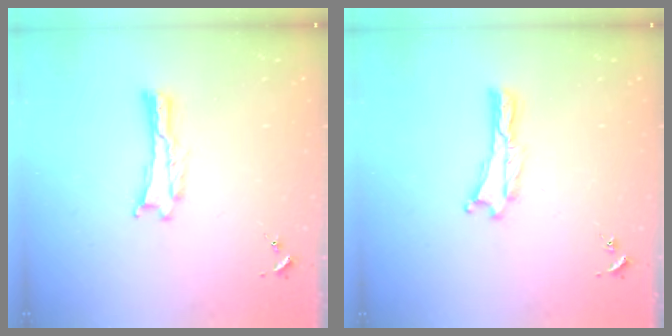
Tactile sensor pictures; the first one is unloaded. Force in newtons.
{"total": 0.0}